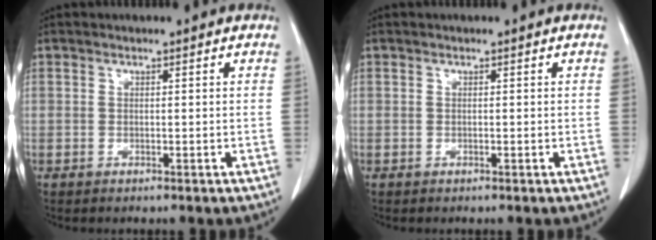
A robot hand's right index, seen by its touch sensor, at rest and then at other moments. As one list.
[{"total": 0.0}]